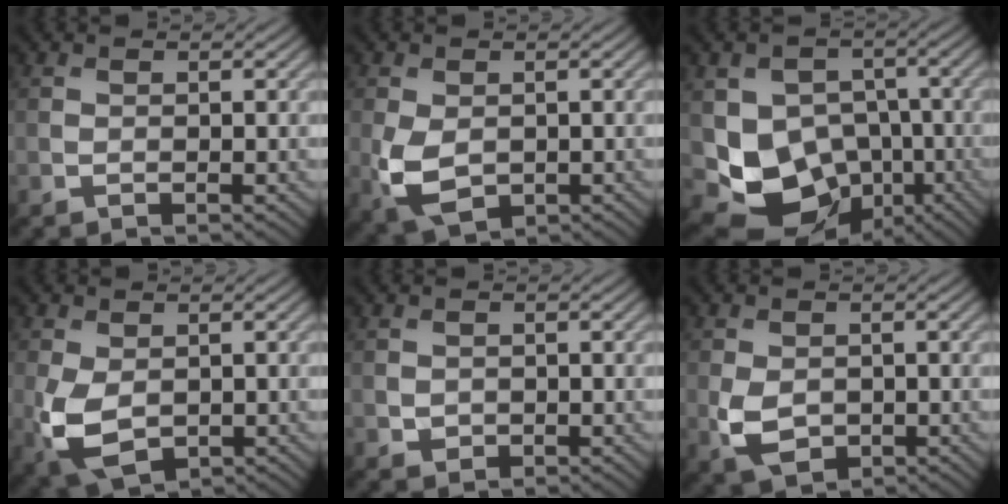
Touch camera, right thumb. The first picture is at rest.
{"total": 5.8, "force": [-1.1, 4.0, 4.1], "torque": [-0.111, -0.016, -0.017]}
{"total": 10.3, "force": [-3.1, 8.4, 5.2], "torque": [-0.105, -0.026, -0.057]}
{"total": 7.1, "force": [-1.4, 4.7, 5.1], "torque": [-0.144, -0.023, -0.022]}
{"total": 1.2, "force": [-0.3, 1.2, 0.3], "torque": [-0.009, -0.003, -0.005]}
{"total": 4.5, "force": [-1.1, 3.3, 2.9], "torque": [-0.075, -0.010, -0.019]}